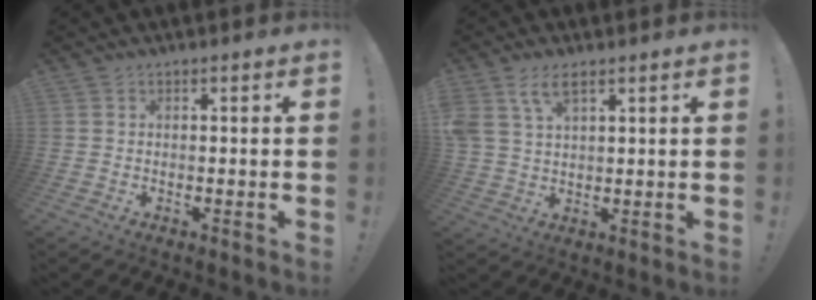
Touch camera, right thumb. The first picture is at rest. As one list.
[{"total": 7.1, "force": [4.0, 3.5, 4.7], "torque": [-0.096, -0.006, 0.078]}]